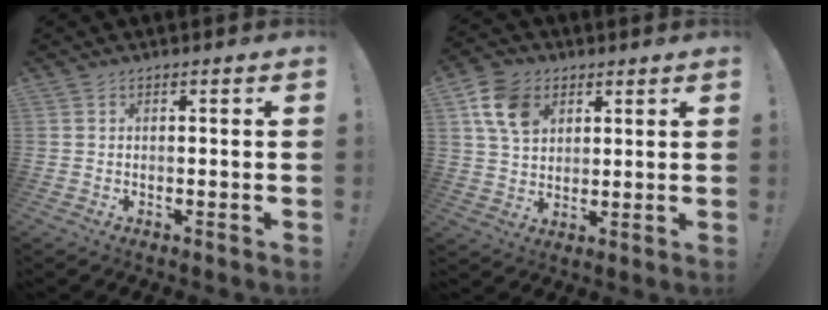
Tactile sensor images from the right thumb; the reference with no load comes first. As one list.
[{"total": 11.5, "force": [5.2, 8.4, 5.9], "torque": [-0.097, -0.008, 0.104]}]